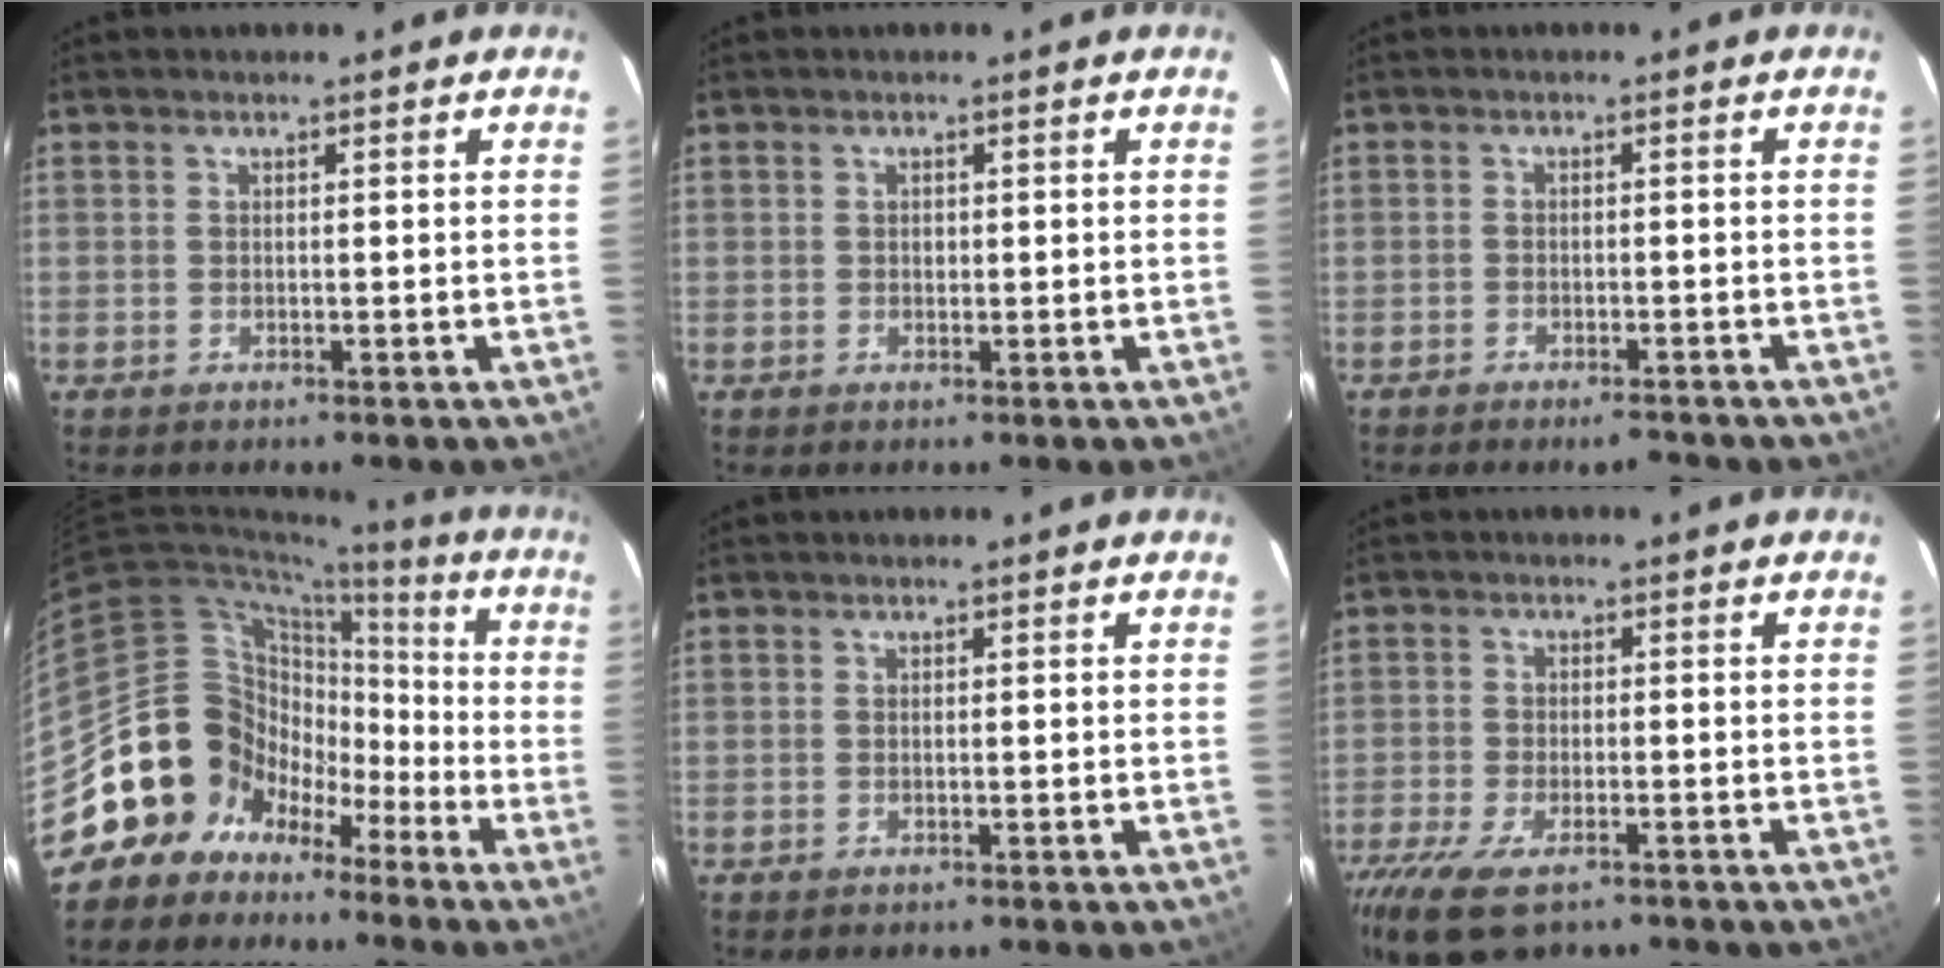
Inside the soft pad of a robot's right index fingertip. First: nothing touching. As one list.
[{"total": 0.8, "force": [0.1, 0.7, 0.3], "torque": [-0.002, 0.003, 0.002]}, {"total": 4.2, "force": [-3.6, 1.5, 1.8], "torque": [-0.041, 0.002, -0.048]}, {"total": 16.7, "force": [-8.8, 13.8, 3.2], "torque": [-0.076, 0.076, -0.146]}, {"total": 0.0}, {"total": 10.6, "force": [-7.4, 4.1, 6.4], "torque": [-0.159, -0.032, -0.135]}]